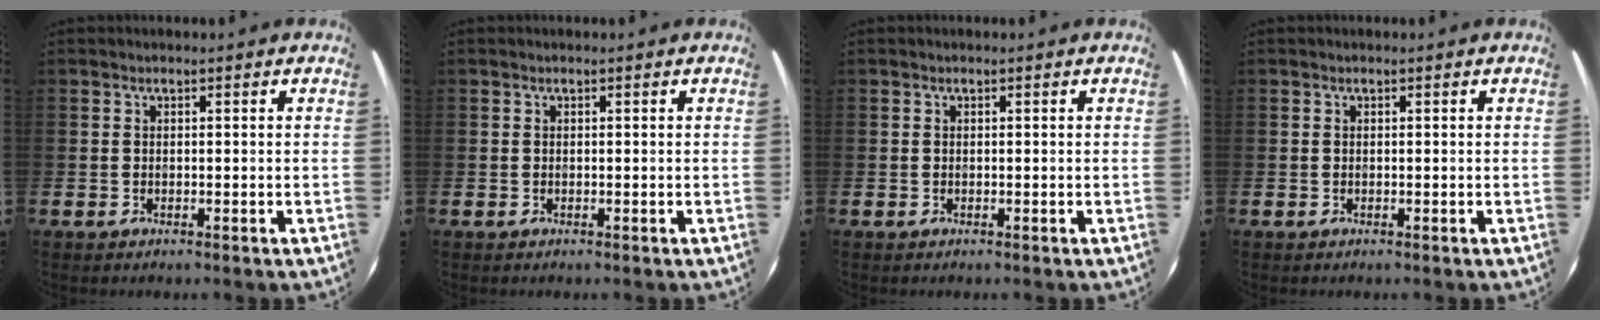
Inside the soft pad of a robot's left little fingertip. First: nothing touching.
{"total": 0.0}
{"total": 0.0}
{"total": 0.0}